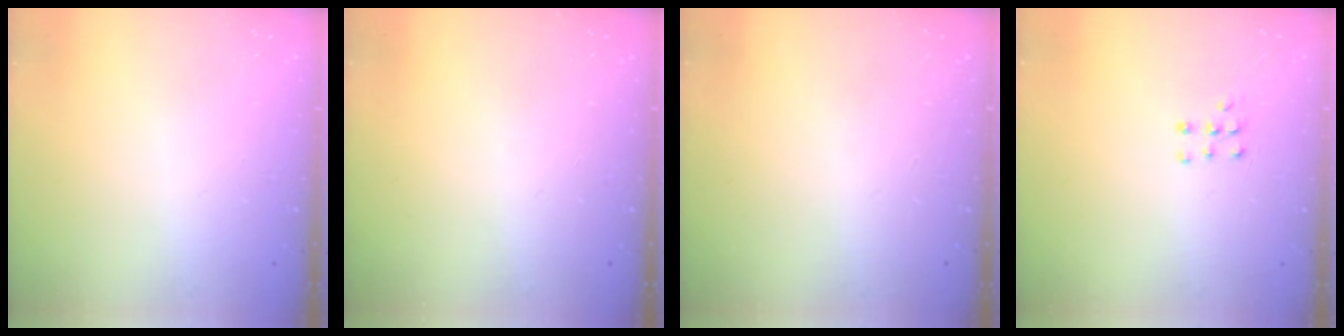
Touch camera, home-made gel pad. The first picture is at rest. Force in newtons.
{"total": 0.0}
{"total": 0.0}
{"total": 5.5, "press": 5.5, "slide": 0.9}